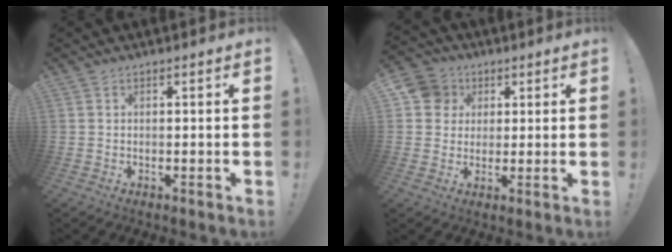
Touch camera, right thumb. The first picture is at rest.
{"total": 8.4, "force": [2.3, 7.8, 2.0], "torque": [-0.024, -0.002, 0.048]}